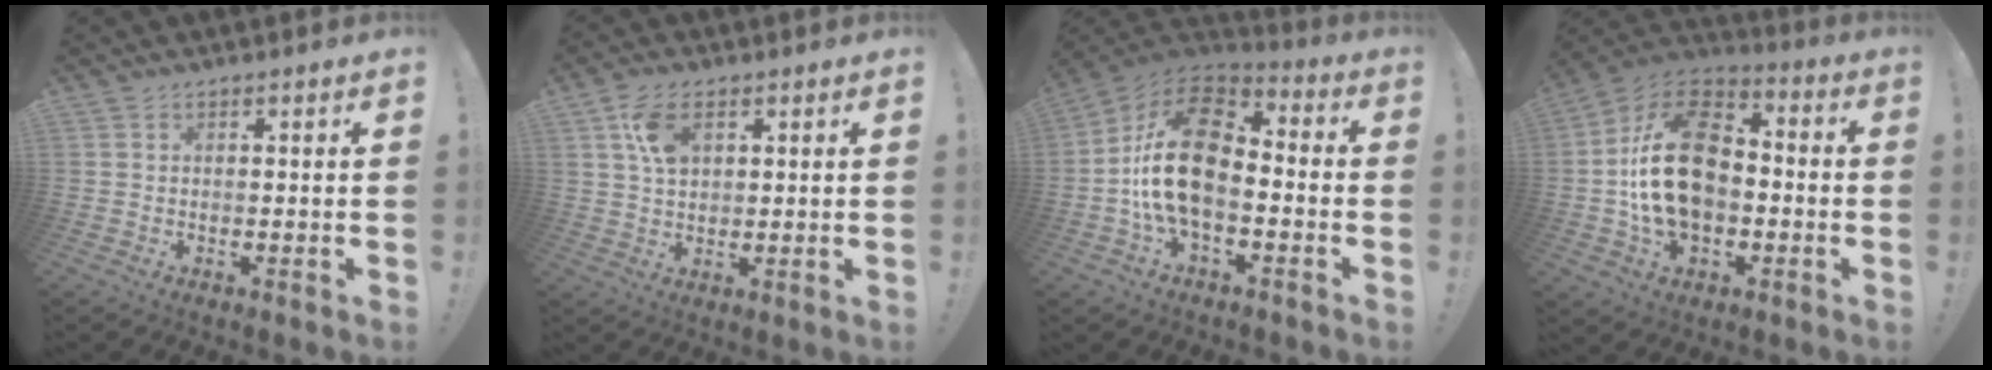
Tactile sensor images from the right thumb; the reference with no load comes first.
{"total": 8.0, "force": [3.0, 4.9, 5.5], "torque": [-0.098, -0.004, 0.056]}
{"total": 19.5, "force": [-1.9, 11.8, 15.5], "torque": [-0.289, 0.027, -0.025]}
{"total": 23.1, "force": [-0.5, 16.1, 16.7], "torque": [-0.291, 0.034, 0.003]}